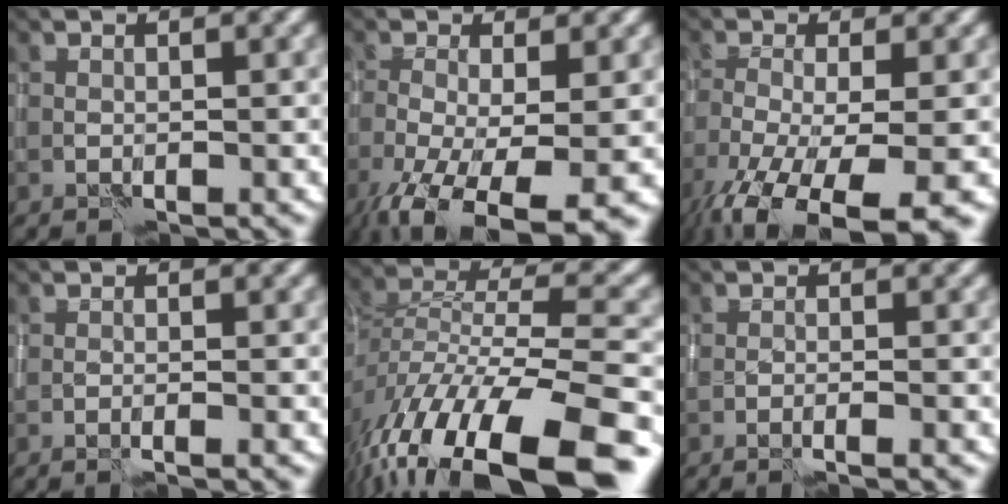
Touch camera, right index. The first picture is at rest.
{"total": 9.4, "force": [-5.0, 3.4, 7.3], "torque": [-0.145, -0.043, -0.080]}
{"total": 11.4, "force": [-7.4, 3.6, 7.9], "torque": [-0.164, -0.043, -0.110]}
{"total": 1.4, "force": [-0.9, 0.1, 1.0], "torque": [-0.017, 0.006, -0.020]}
{"total": 15.9, "force": [-10.5, 5.7, 10.4], "torque": [-0.220, -0.018, -0.164]}
{"total": 2.0, "force": [-1.5, 0.2, 1.3], "torque": [-0.019, 0.005, -0.029]}